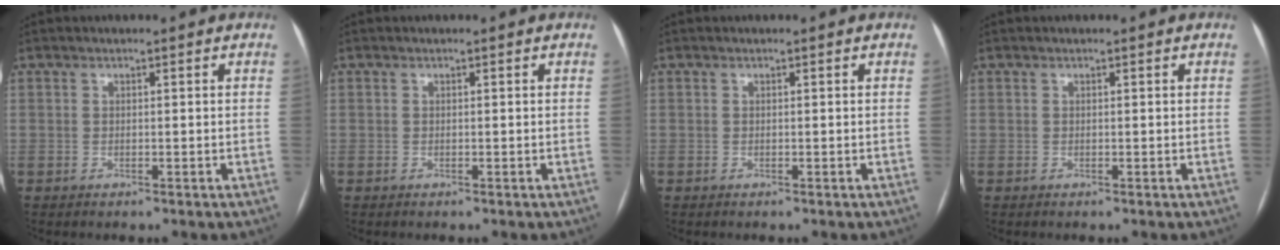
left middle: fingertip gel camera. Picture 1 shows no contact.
{"total": 0.0}
{"total": 0.0}
{"total": 0.0}